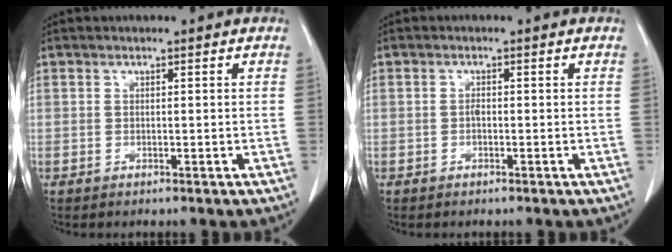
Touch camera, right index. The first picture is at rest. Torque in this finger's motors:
{"motor_torque": [0.15, -0.09, 0.00, 0.01]}